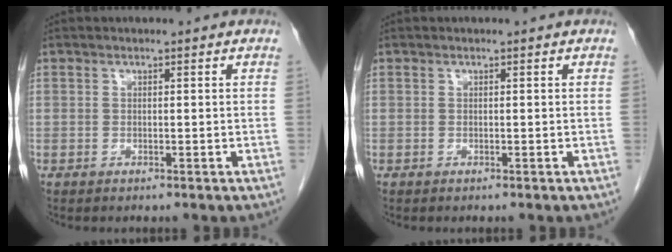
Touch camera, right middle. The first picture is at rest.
{"total": 0.0}